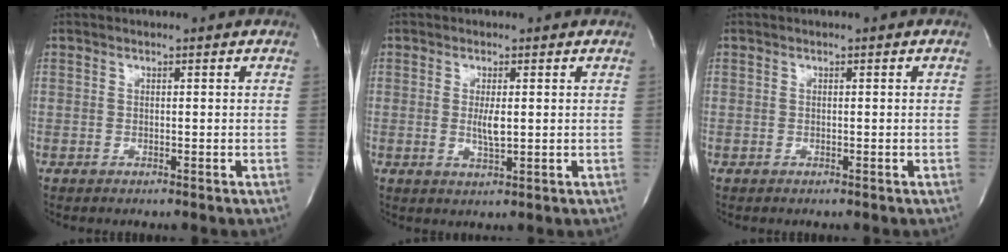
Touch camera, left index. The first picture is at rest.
{"total": 2.5, "force": [0.1, 0.5, 2.4], "torque": [-0.049, -0.009, 0.003]}
{"total": 0.0}